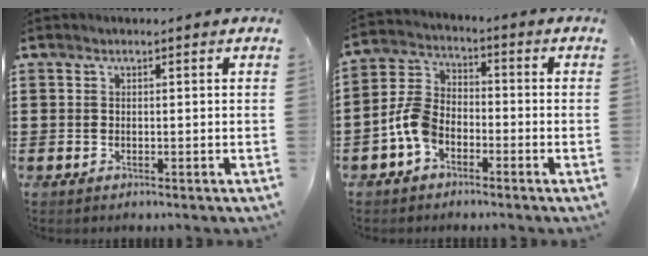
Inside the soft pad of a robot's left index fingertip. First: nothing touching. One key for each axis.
{"total": 6.5, "fx": -3.3, "fy": 4.0, "fz": 4.0, "tx": -0.115, "ty": 0.003, "tz": -0.073}